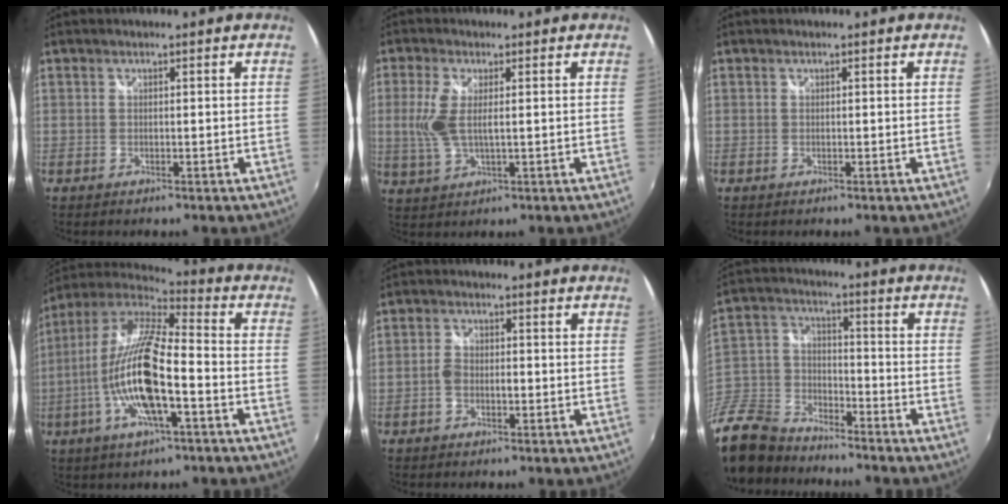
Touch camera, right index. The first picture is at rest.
{"total": 6.5, "force": [0.5, 2.3, 6.1], "torque": [-0.140, -0.001, 0.012]}
{"total": 0.0}
{"total": 18.3, "force": [-5.2, 4.2, 17.0], "torque": [-0.320, -0.018, -0.103]}
{"total": 2.9, "force": [-1.0, 1.8, 2.0], "torque": [-0.042, 0.005, -0.019]}
{"total": 18.9, "force": [-13.9, 10.3, 7.6], "torque": [-0.218, 0.006, -0.253]}